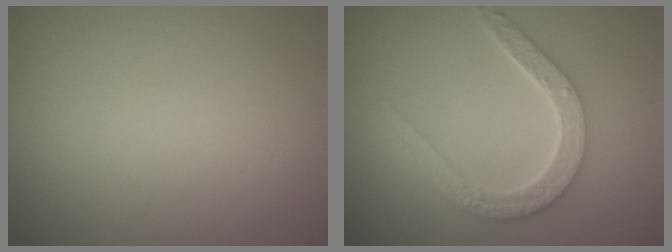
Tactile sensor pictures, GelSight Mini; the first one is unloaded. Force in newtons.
{"total": 4.5, "press": 3.5, "slide": 2.8}